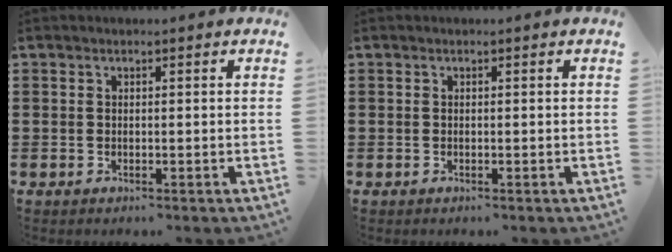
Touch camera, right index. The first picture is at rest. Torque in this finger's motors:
{"motor_torque": [0.00, 0.00, 0.00, 0.00]}